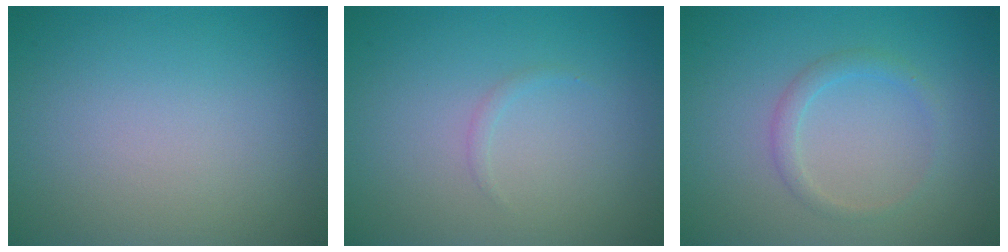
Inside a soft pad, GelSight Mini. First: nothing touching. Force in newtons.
{"total": 0.5, "press": 0.5, "slide": 0.0}
{"total": 1.5, "press": 1.5, "slide": 0.1}